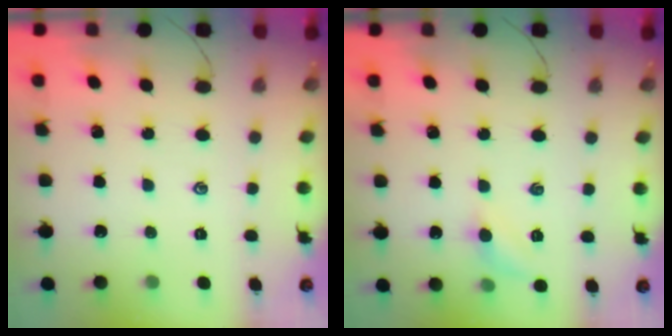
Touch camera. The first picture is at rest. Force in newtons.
{"total": 5.7, "press": 5.5, "slide": 1.5}